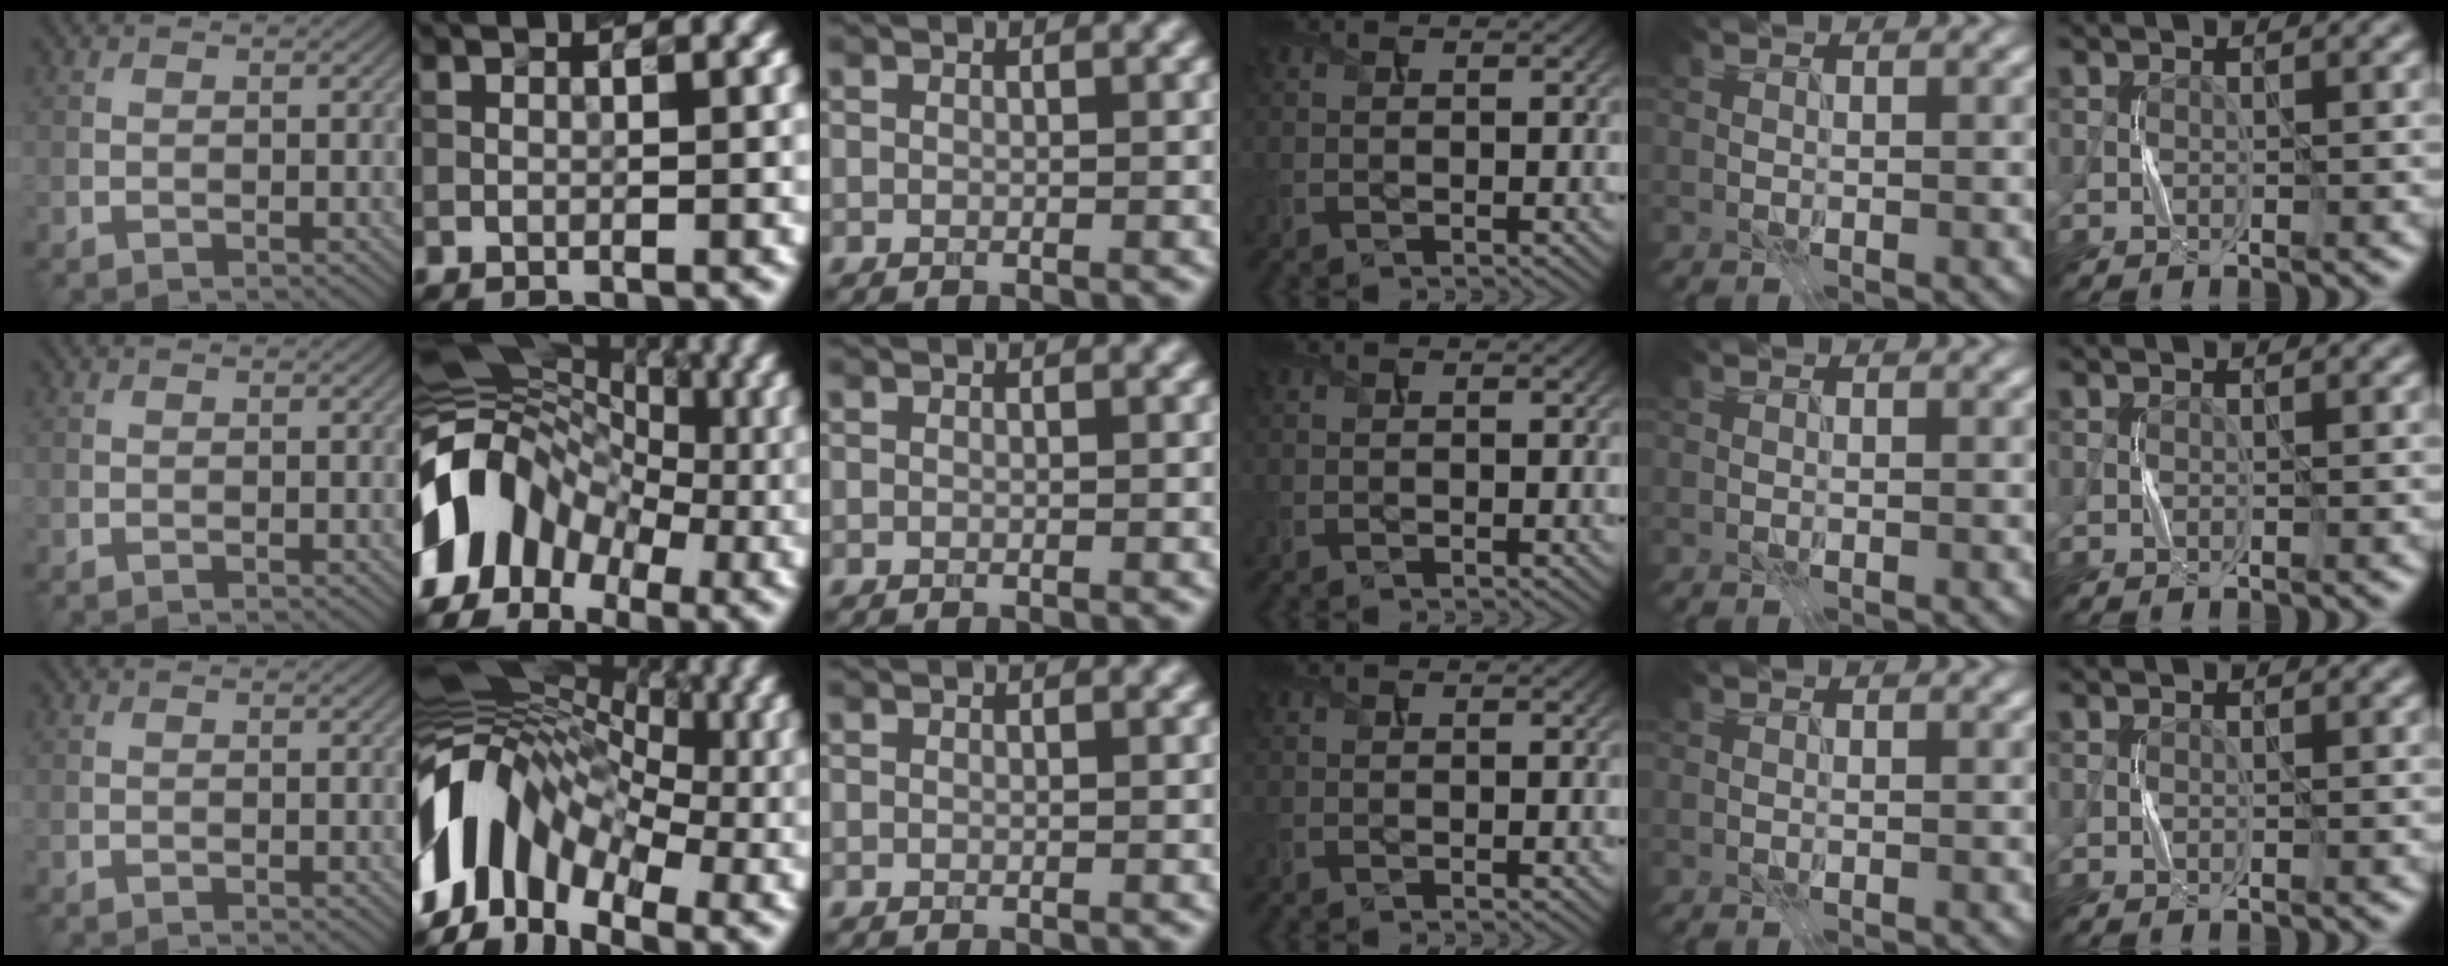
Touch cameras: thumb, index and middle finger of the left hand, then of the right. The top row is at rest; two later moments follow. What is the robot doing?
{"motion": "press", "object": "sticky note"}